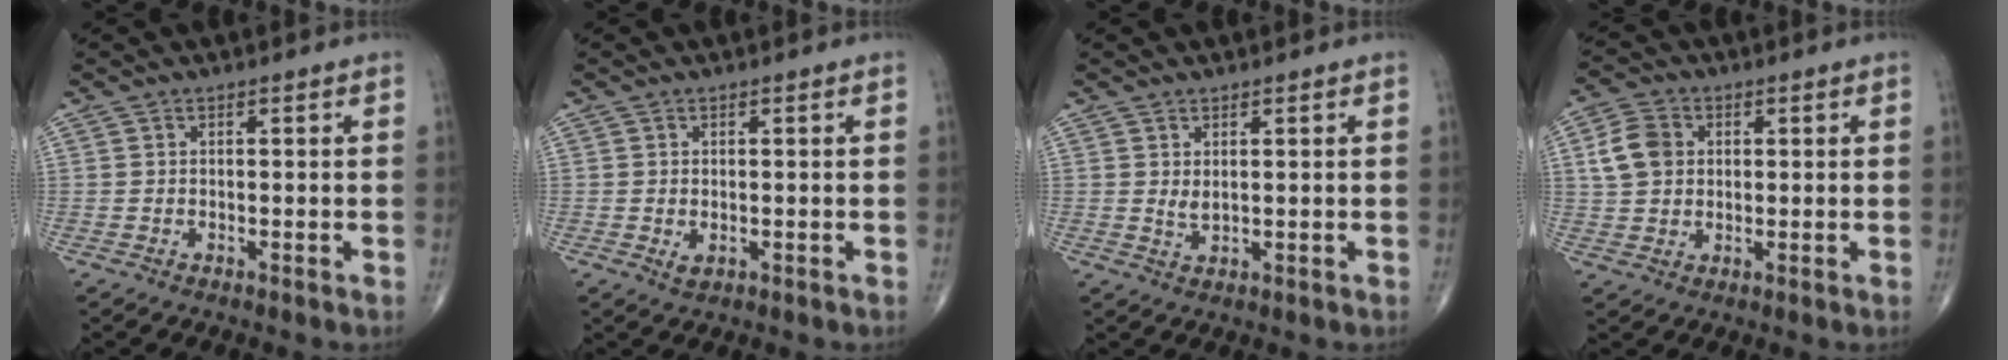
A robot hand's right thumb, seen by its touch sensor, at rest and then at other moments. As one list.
[{"total": 1.5, "force": [-0.2, 1.0, 1.1], "torque": [-0.018, -0.002, 0.002]}, {"total": 1.8, "force": [0.6, 0.8, 1.5], "torque": [-0.025, -0.009, 0.016]}, {"total": 6.9, "force": [1.4, 5.4, 4.0], "torque": [-0.064, 0.006, 0.025]}]